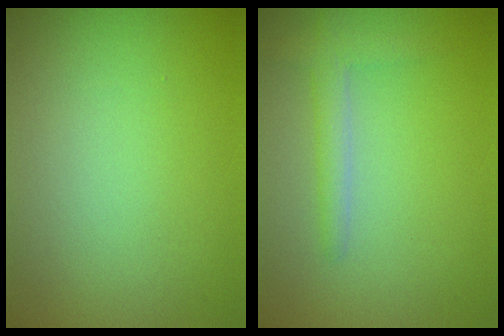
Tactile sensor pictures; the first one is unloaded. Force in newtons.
{"total": 1.9, "press": 1.9, "slide": 0.2}